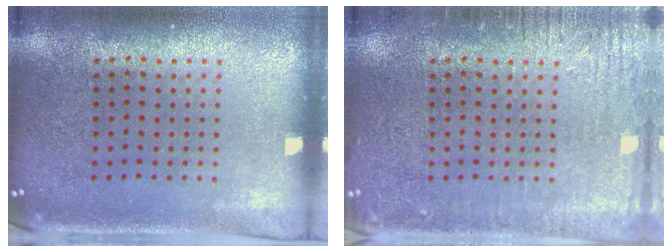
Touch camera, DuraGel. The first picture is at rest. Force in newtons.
{"total": 2.8, "press": 2.8, "slide": 0.4}